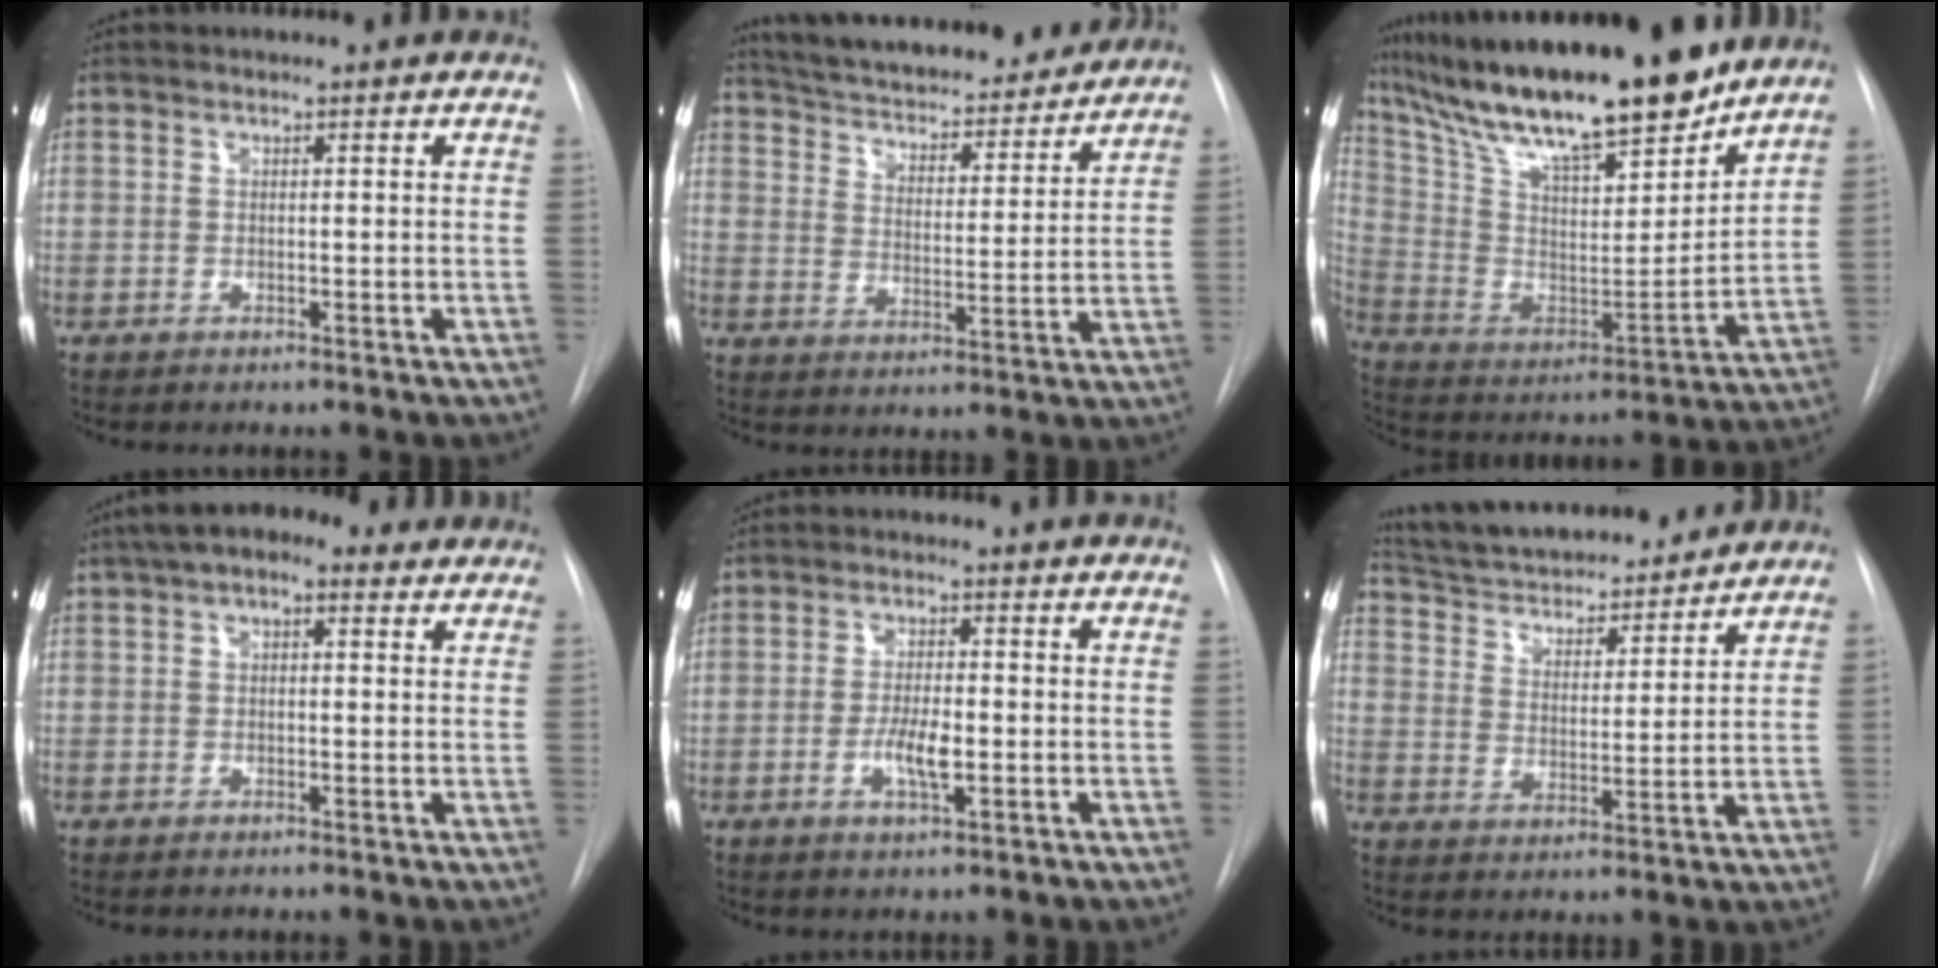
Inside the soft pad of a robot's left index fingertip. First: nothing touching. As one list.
[{"total": 23.3, "force": [21.2, 5.3, 8.1], "torque": [-0.139, -0.003, 0.293]}, {"total": 25.9, "force": [21.3, 4.2, 14.2], "torque": [-0.262, -0.006, 0.348]}, {"total": 8.9, "force": [5.8, 3.7, 5.7], "torque": [-0.090, 0.044, 0.087]}, {"total": 4.7, "force": [-1.2, 1.1, 4.4], "torque": [-0.085, -0.003, -0.019]}, {"total": 20.1, "force": [18.4, 4.4, 6.9], "torque": [-0.117, 0.012, 0.275]}]